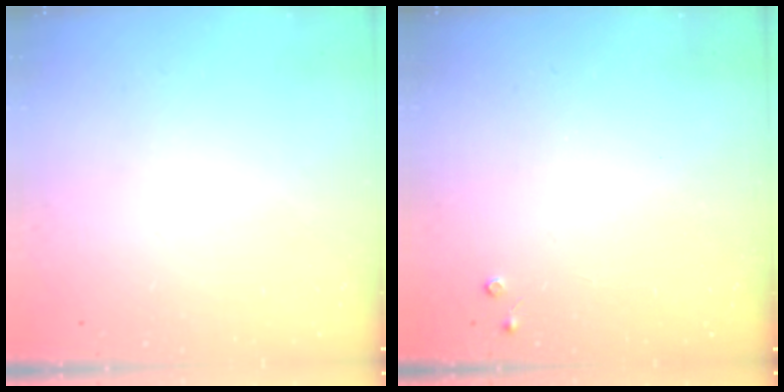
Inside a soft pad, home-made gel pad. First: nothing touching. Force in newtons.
{"total": 3.2, "press": 3.1, "slide": 0.4}